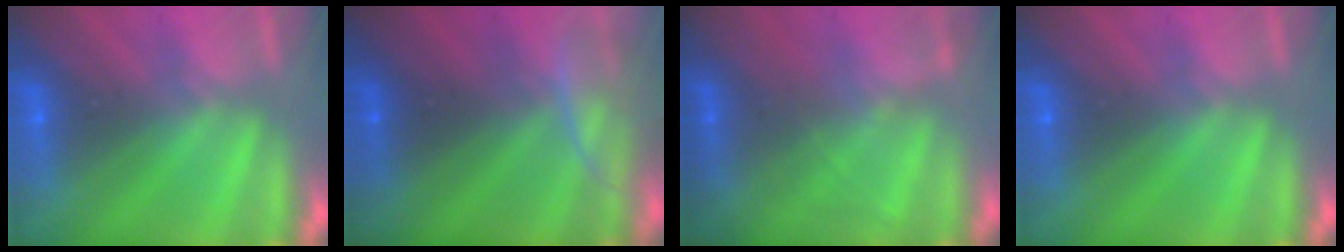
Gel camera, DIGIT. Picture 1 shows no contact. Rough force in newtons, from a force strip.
{"total": 2.6}
{"total": 1.9}
{"total": 0.0}